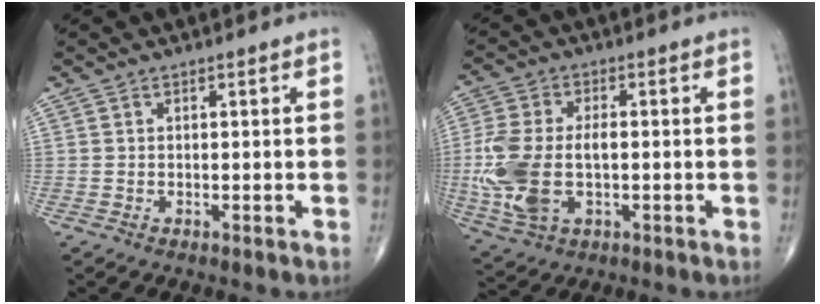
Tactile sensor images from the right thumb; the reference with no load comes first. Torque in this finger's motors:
{"motor_torque": [1.82, 1.78, 1.36, -0.61, 0.27]}